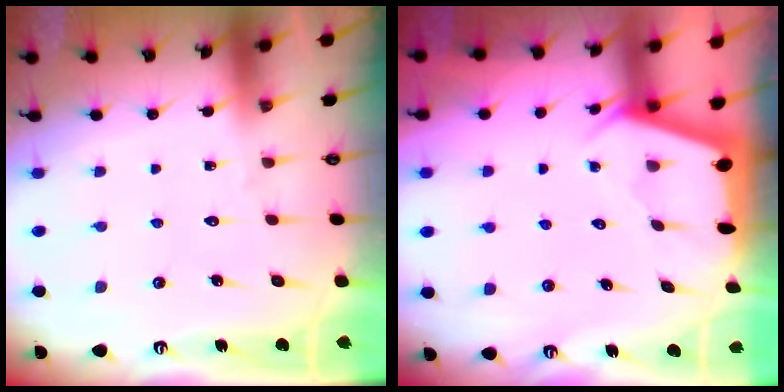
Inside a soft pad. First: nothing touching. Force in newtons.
{"total": 2.4, "press": 2.4, "slide": 0.3}